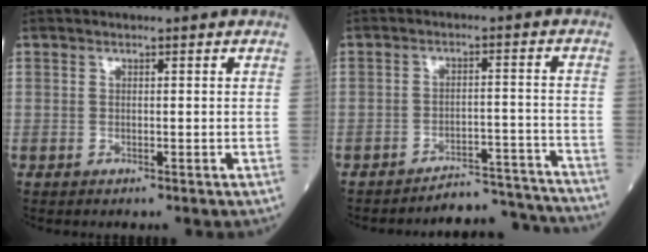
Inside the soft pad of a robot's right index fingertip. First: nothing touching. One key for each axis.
{"total": 10.6, "fx": -10.6, "fy": 0.2, "fz": -0.5, "tx": 0.023, "ty": 0.030, "tz": -0.140}